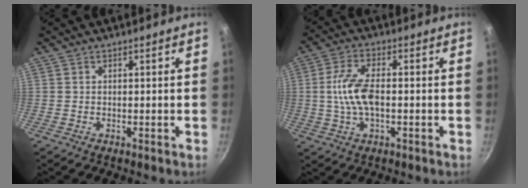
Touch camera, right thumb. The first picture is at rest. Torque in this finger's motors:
{"motor_torque": [-0.27, 0.69, 0.58, 0.54, 0.11]}